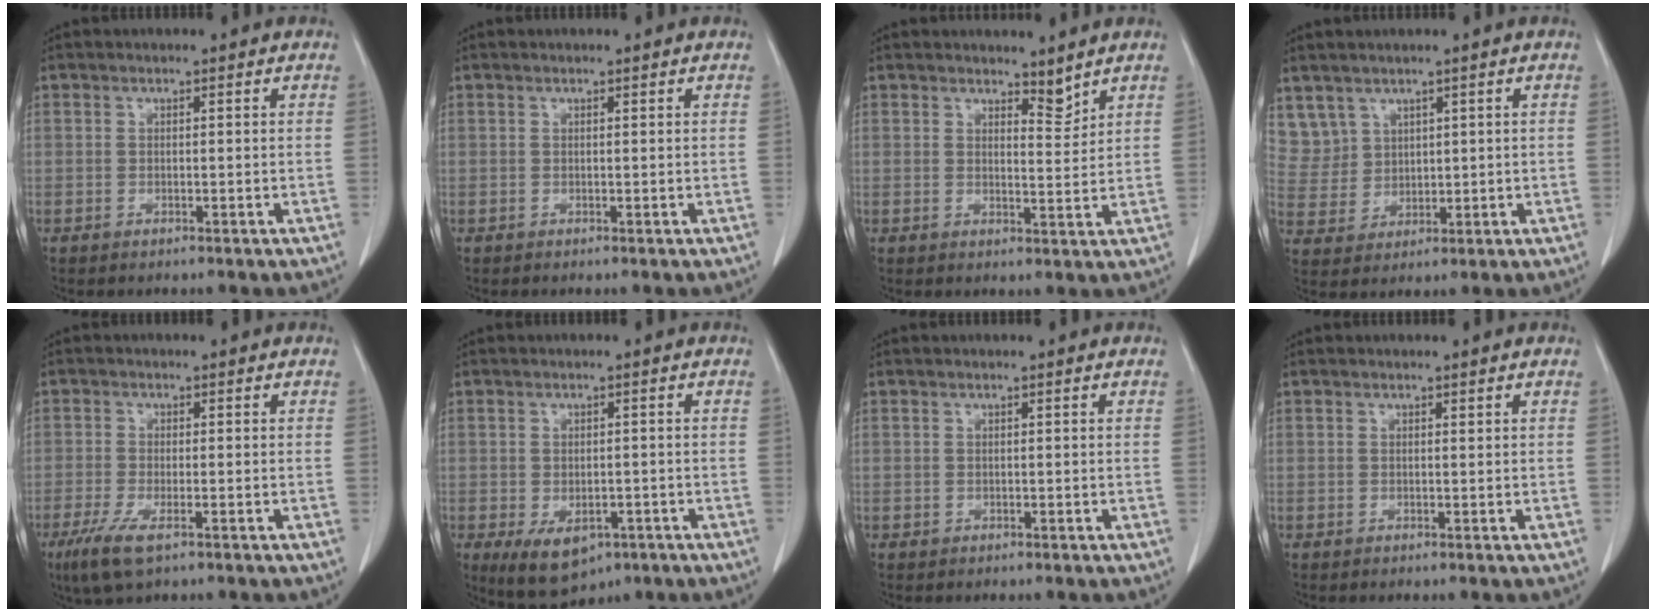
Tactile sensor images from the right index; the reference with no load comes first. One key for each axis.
{"total": 0.0}
{"total": 2.7, "fx": 2.5, "fy": 0.7, "fz": 0.8, "tx": -0.010, "ty": -0.010, "tz": 0.041}
{"total": 6.6, "fx": 4.1, "fy": 5.1, "fz": 0.0, "tx": -0.003, "ty": 0.012, "tz": 0.099}
{"total": 5.8, "fx": -3.4, "fy": 1.3, "fz": 4.5, "tx": -0.098, "ty": -0.017, "tz": -0.061}
{"total": 8.1, "fx": -4.3, "fy": 4.7, "fz": 5.0, "tx": -0.079, "ty": -0.008, "tz": -0.054}
{"total": 0.0}
{"total": 0.0}